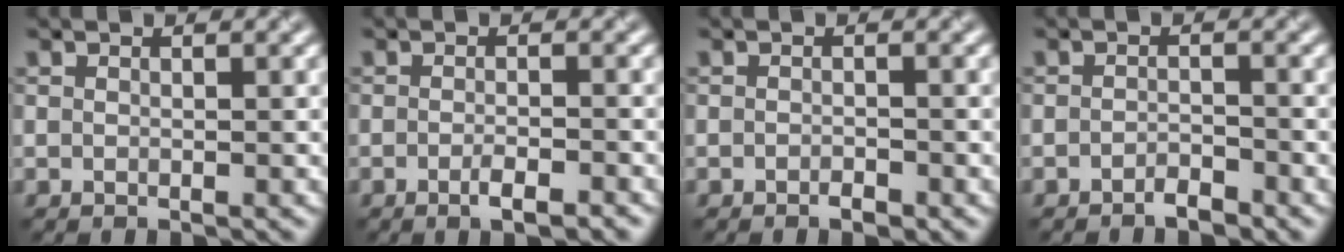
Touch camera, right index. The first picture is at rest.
{"total": 2.4, "force": [-1.4, 0.6, 1.8], "torque": [-0.025, 0.001, -0.023]}
{"total": 1.1, "force": [-0.8, 0.3, 0.6], "torque": [-0.009, 0.000, -0.012]}
{"total": 1.6, "force": [-1.4, 0.4, 0.7], "torque": [-0.015, 0.003, -0.025]}